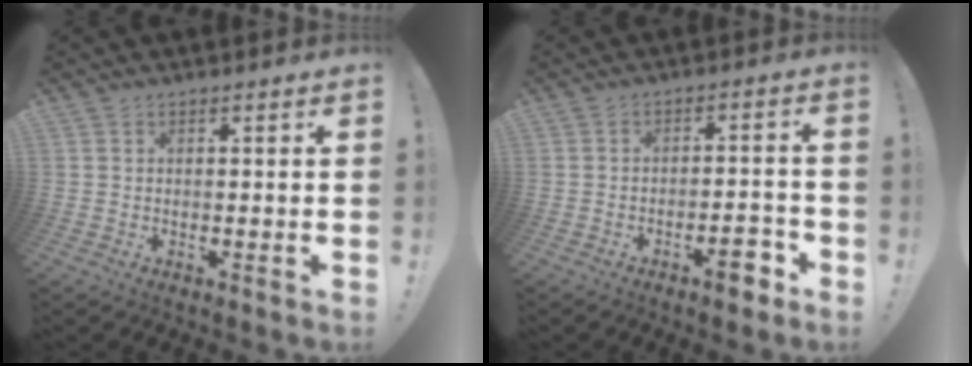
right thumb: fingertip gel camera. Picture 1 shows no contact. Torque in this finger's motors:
{"motor_torque": [1.59, 0.49, 0.56, -0.78, -0.01]}